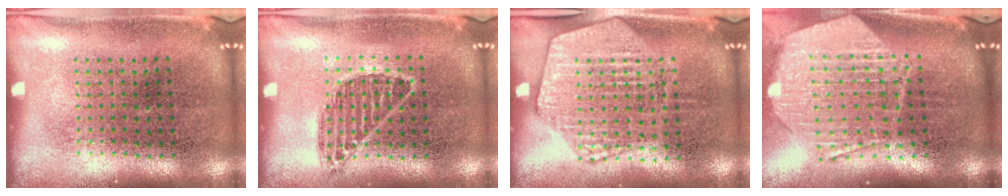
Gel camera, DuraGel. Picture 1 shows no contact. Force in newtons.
{"total": 0.7, "press": 0.7, "slide": 0.2}
{"total": 1.9, "press": 1.8, "slide": 0.7}
{"total": 2.7, "press": 2.1, "slide": 1.7}